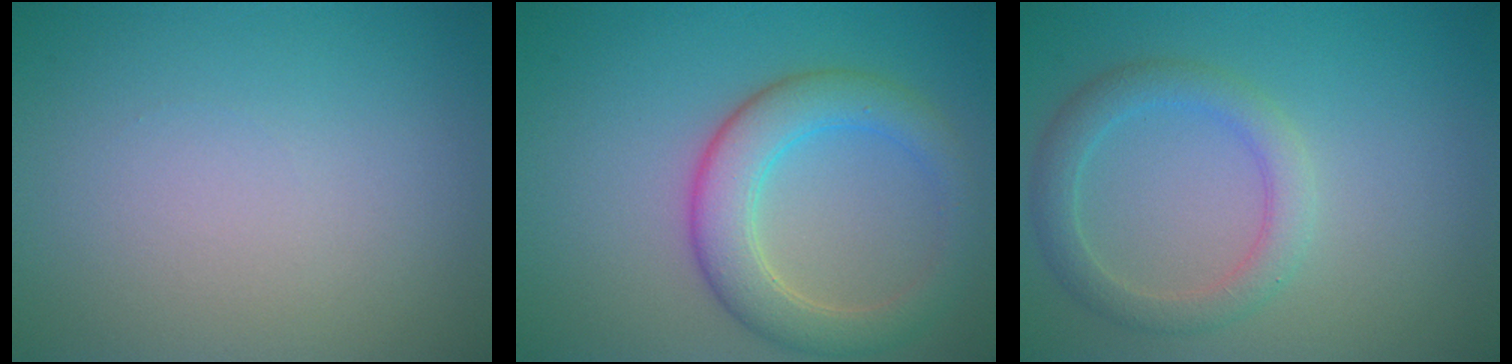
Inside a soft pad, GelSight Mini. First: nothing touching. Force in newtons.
{"total": 5.1, "press": 5.1, "slide": 0.3}
{"total": 3.0, "press": 3.0, "slide": 0.1}